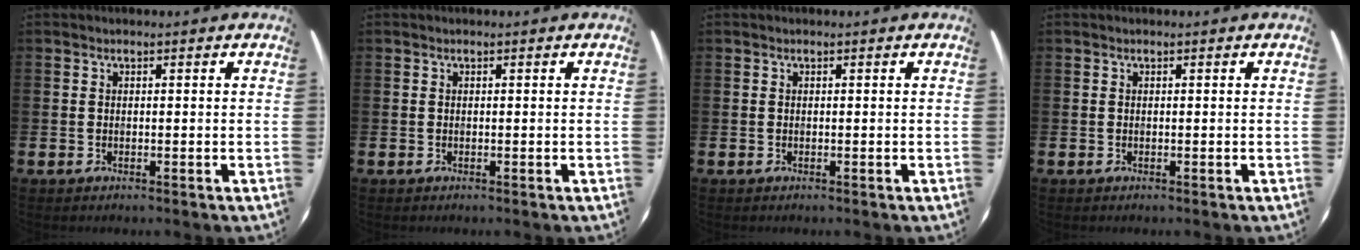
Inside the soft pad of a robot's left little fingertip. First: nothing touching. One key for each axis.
{"total": 0.0}
{"total": 0.0}
{"total": 0.0}